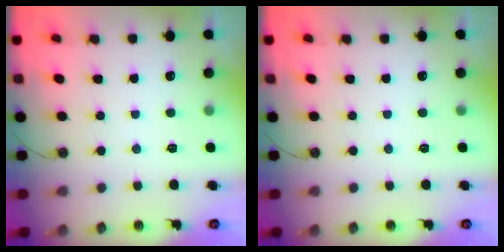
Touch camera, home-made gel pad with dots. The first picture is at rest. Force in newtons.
{"total": 0.0}